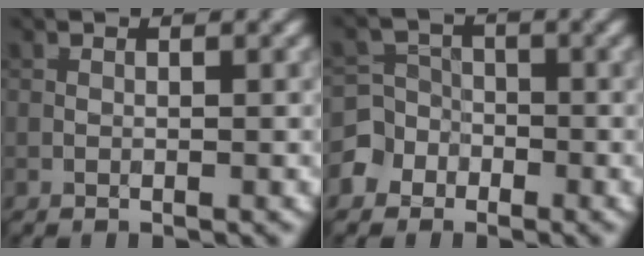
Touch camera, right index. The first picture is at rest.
{"total": 3.8, "force": [-1.9, 3.3, 0.1], "torque": [0.026, 0.006, -0.054]}